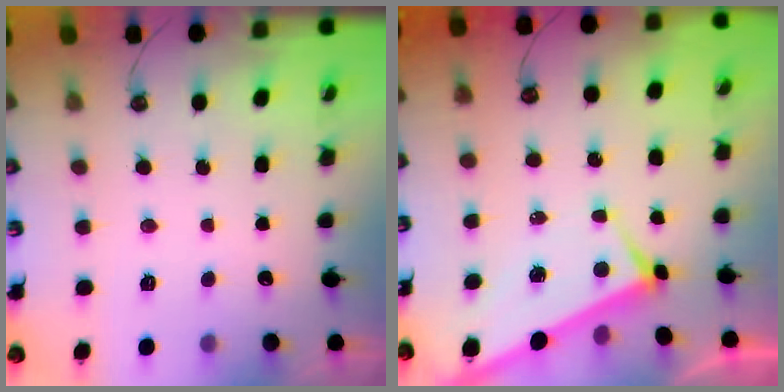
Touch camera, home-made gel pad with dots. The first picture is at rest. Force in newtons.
{"total": 3.6, "press": 3.6, "slide": 0.6}